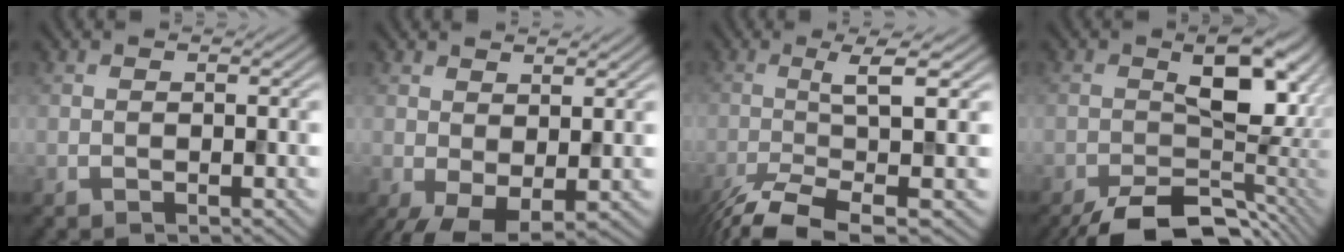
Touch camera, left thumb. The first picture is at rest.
{"total": 4.0, "force": [-0.2, 2.1, 3.4], "torque": [-0.073, -0.009, -0.001]}
{"total": 8.6, "force": [-3.0, 1.3, 7.9], "torque": [-0.136, -0.001, -0.063]}
{"total": 13.7, "force": [-5.4, 6.9, 10.6], "torque": [-0.142, -0.023, -0.075]}